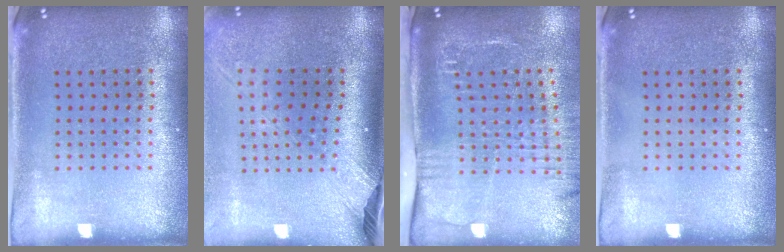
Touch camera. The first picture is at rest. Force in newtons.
{"total": 2.6, "press": 1.9, "slide": 1.7}
{"total": 2.7, "press": 2.1, "slide": 1.7}
{"total": 0.0}